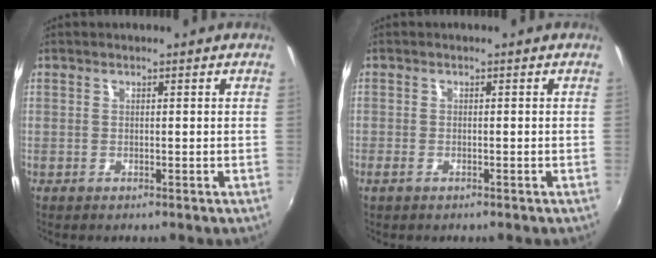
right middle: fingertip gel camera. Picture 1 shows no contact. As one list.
[{"total": 1.4, "force": [-1.2, 0.3, 0.8], "torque": [-0.014, -0.003, -0.018]}]